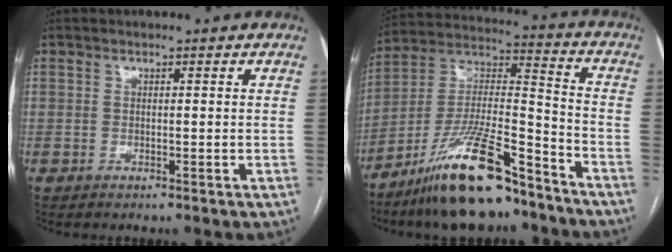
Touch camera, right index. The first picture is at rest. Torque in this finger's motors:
{"motor_torque": [1.37, -0.77, 0.68, 0.20]}